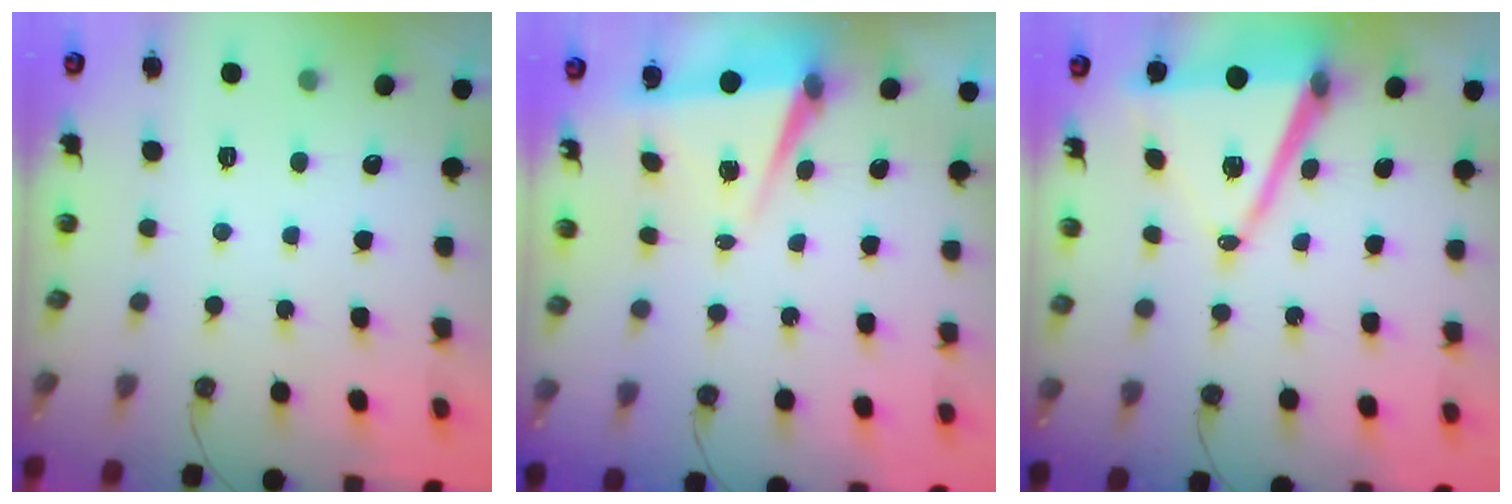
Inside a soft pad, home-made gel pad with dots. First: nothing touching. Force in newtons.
{"total": 6.3, "press": 5.5, "slide": 3.2}
{"total": 12.1, "press": 11.4, "slide": 4.1}